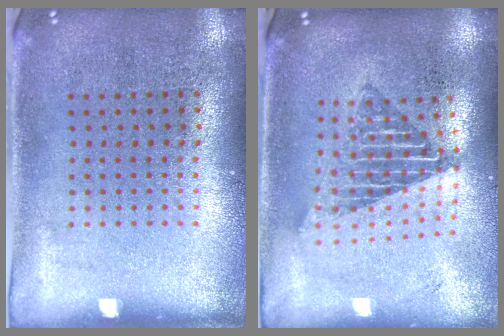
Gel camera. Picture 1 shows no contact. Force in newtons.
{"total": 1.6, "press": 1.4, "slide": 0.9}